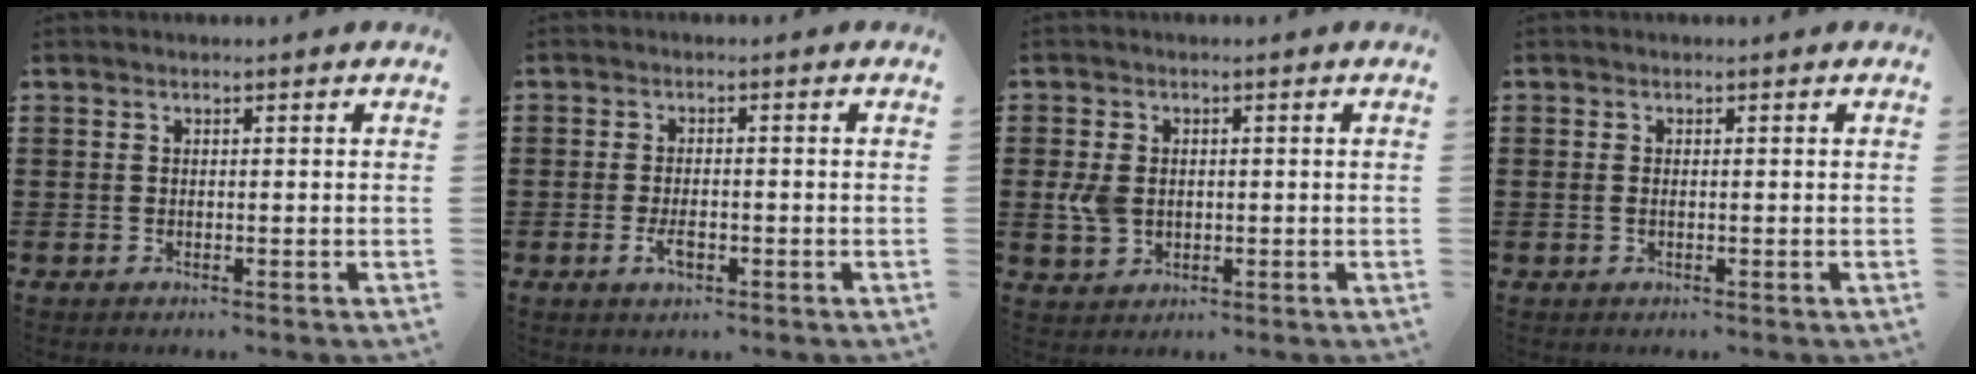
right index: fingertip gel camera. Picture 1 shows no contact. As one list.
[{"total": 2.9, "force": [-1.0, 1.1, 2.5], "torque": [-0.053, -0.005, -0.018]}, {"total": 4.0, "force": [-0.2, 3.0, 2.6], "torque": [-0.076, 0.001, -0.010]}, {"total": 0.7, "force": [-0.1, 0.3, 0.6], "torque": [-0.015, 0.000, -0.002]}]